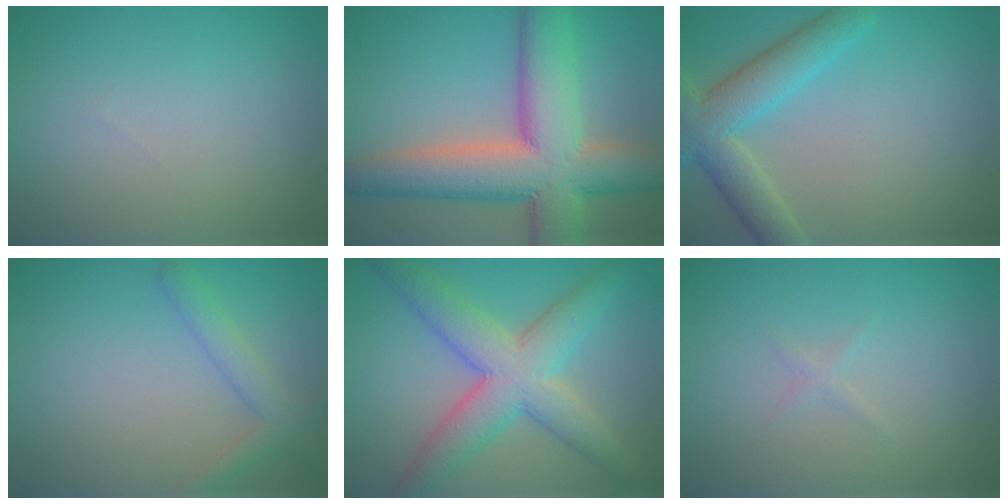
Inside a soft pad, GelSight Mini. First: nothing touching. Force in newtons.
{"total": 11.8, "press": 11.8, "slide": 1.0}
{"total": 5.6, "press": 5.6, "slide": 0.2}
{"total": 2.6, "press": 2.6, "slide": 0.2}
{"total": 7.2, "press": 7.2, "slide": 0.1}
{"total": 0.5, "press": 0.5, "slide": 0.0}